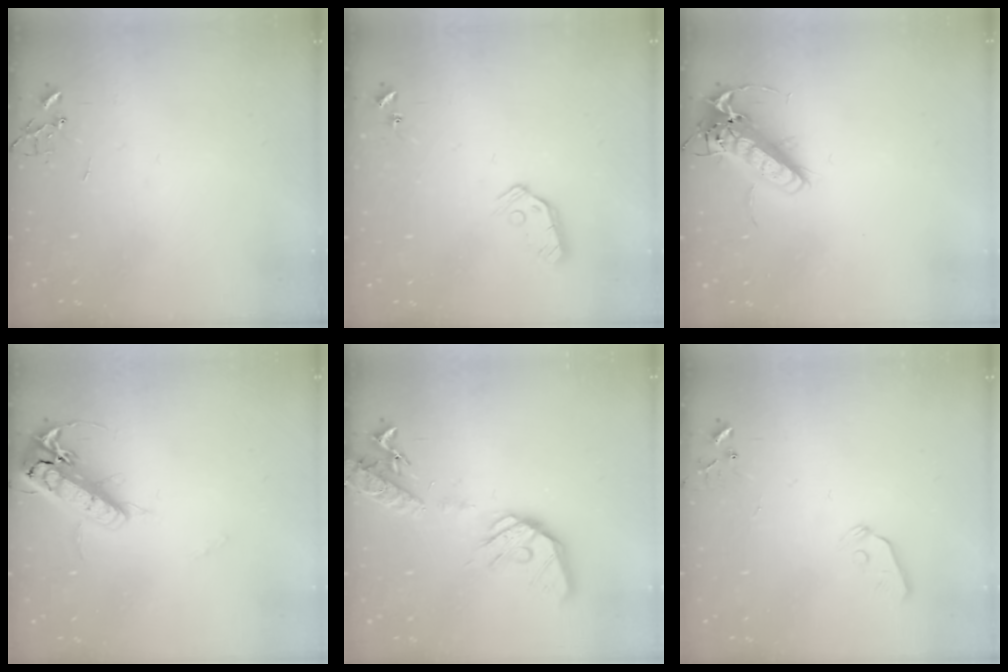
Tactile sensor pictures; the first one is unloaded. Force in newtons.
{"total": 7.5, "press": 7.5, "slide": 0.4}
{"total": 16.2, "press": 15.9, "slide": 3.2}
{"total": 19.2, "press": 18.9, "slide": 3.3}
{"total": 17.8, "press": 17.5, "slide": 3.0}
{"total": 3.3, "press": 3.2, "slide": 0.8}